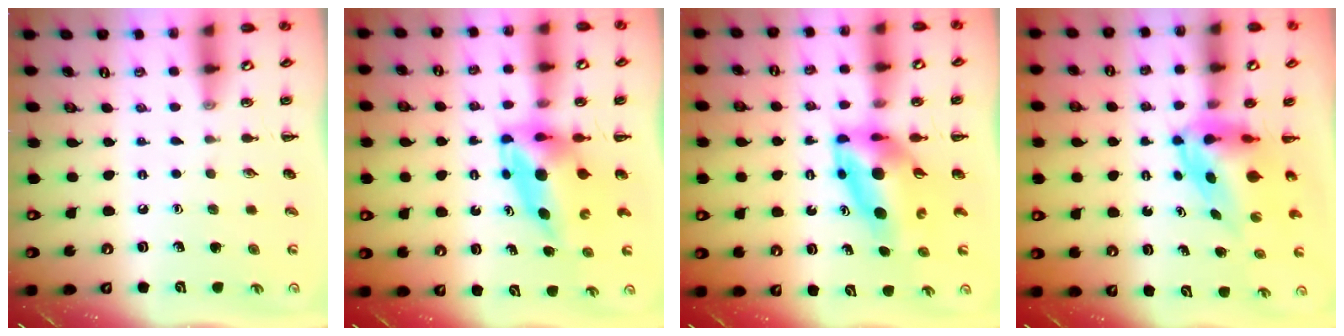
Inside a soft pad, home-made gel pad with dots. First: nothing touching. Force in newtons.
{"total": 6.5, "press": 6.2, "slide": 2.0}
{"total": 8.4, "press": 8.0, "slide": 2.7}
{"total": 4.8, "press": 4.6, "slide": 1.3}